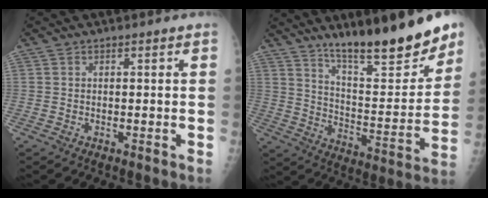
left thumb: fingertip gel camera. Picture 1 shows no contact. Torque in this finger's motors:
{"motor_torque": [0.54, 0.64, 1.45, -1.32, 0.12]}